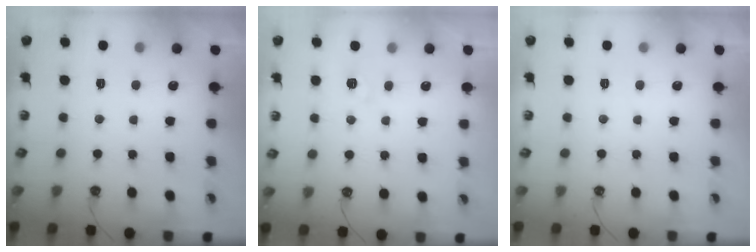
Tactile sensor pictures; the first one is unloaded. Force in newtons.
{"total": 4.0, "press": 4.0, "slide": 0.6}
{"total": 0.0}